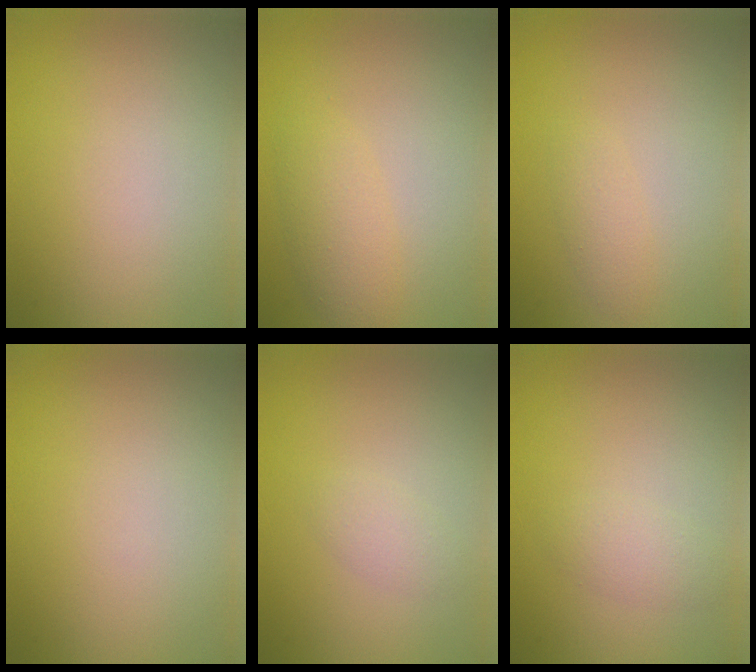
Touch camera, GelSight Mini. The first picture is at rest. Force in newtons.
{"total": 2.4, "press": 2.4, "slide": 0.1}
{"total": 1.2, "press": 1.2, "slide": 0.0}
{"total": 0.0}
{"total": 1.2, "press": 1.2, "slide": 0.1}
{"total": 1.5, "press": 1.5, "slide": 0.1}